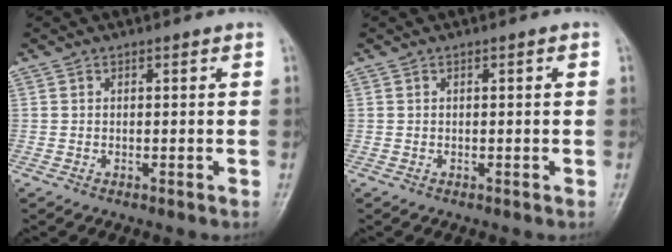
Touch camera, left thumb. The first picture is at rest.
{"total": 0.6, "force": [0.0, 0.1, 0.6], "torque": [-0.012, 0.000, 0.001]}